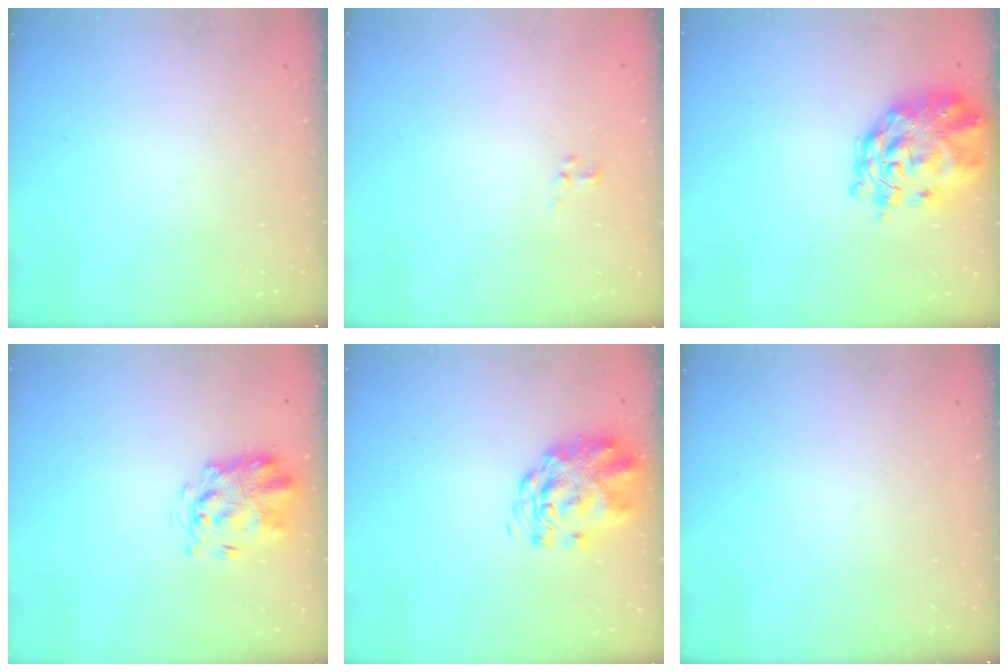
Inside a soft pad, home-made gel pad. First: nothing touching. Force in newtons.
{"total": 1.2, "press": 1.1, "slide": 0.6}
{"total": 6.5, "press": 6.0, "slide": 2.6}
{"total": 3.2, "press": 3.1, "slide": 0.9}
{"total": 3.3, "press": 3.2, "slide": 1.0}
{"total": 0.0}